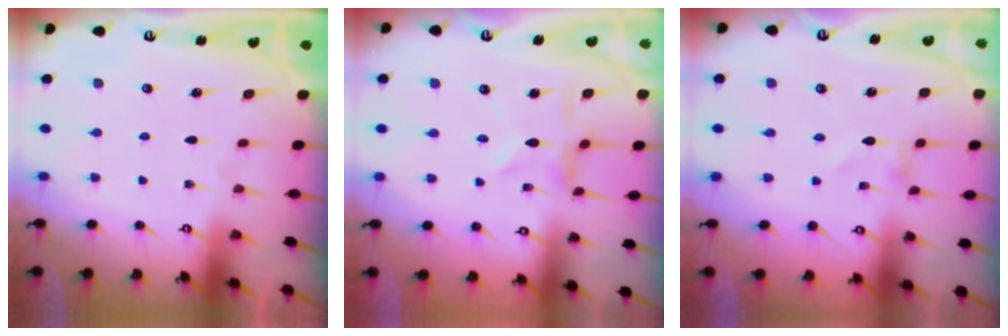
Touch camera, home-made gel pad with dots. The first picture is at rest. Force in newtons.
{"total": 6.7, "press": 6.6, "slide": 0.6}
{"total": 0.9, "press": 0.9, "slide": 0.1}